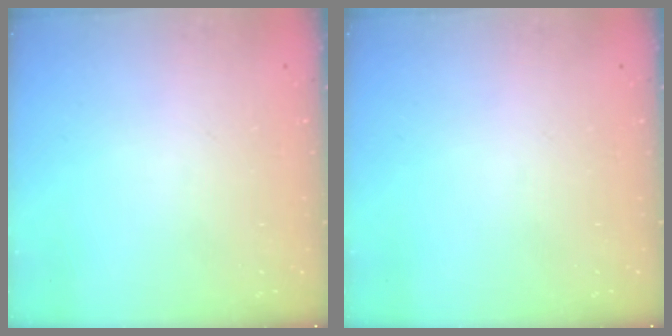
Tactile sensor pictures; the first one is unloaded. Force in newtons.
{"total": 0.0}